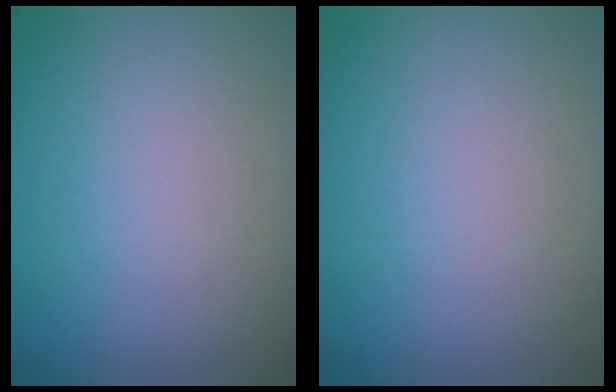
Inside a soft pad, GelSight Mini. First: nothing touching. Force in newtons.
{"total": 0.0}